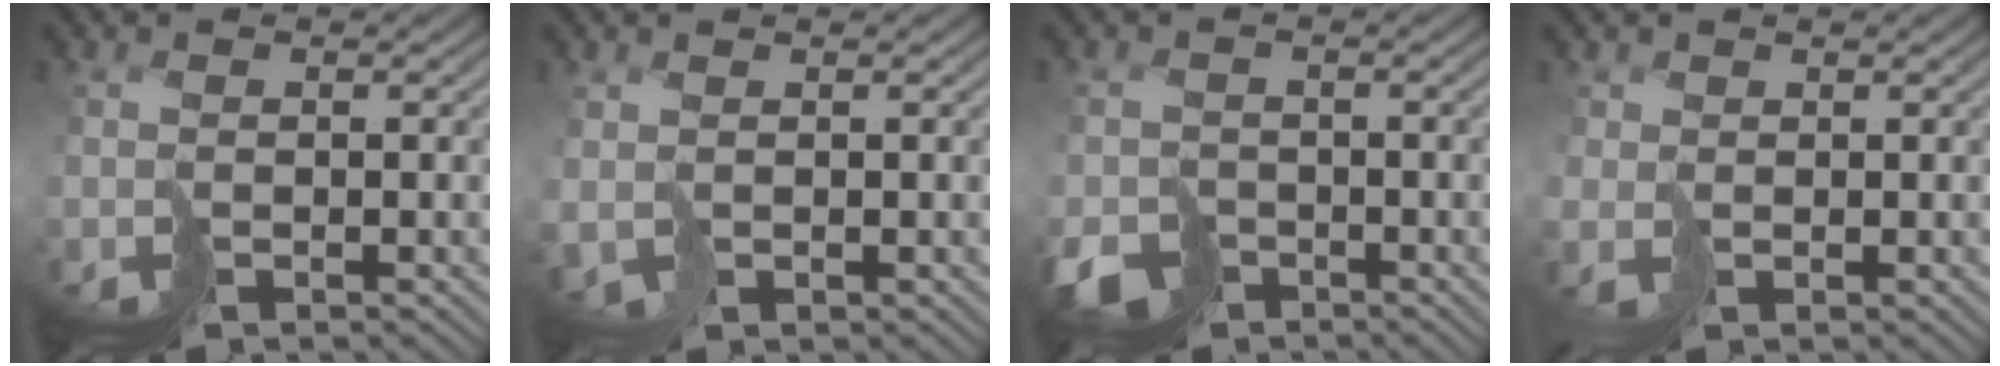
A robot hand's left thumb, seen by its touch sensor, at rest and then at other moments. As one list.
[{"total": 1.6, "force": [0.7, 1.2, 0.8], "torque": [-0.024, -0.009, 0.022]}, {"total": 3.9, "force": [-2.9, 2.4, 1.2], "torque": [-0.020, -0.007, -0.059]}, {"total": 1.4, "force": [0.4, 1.2, 0.5], "torque": [-0.022, -0.009, 0.009]}]